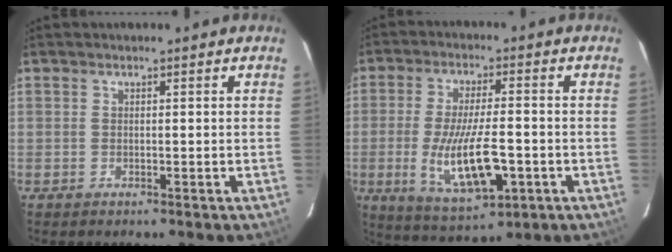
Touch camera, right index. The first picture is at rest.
{"total": 13.8, "force": [-3.7, 4.2, 12.6], "torque": [-0.245, -0.024, -0.052]}